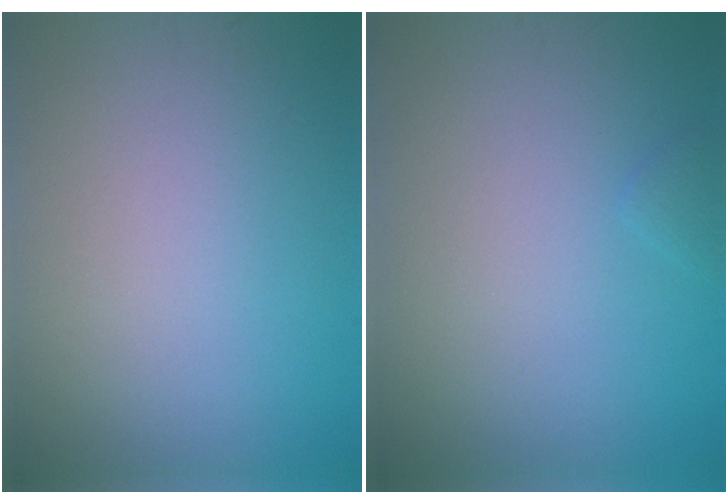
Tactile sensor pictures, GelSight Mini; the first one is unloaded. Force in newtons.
{"total": 0.6, "press": 0.6, "slide": 0.0}